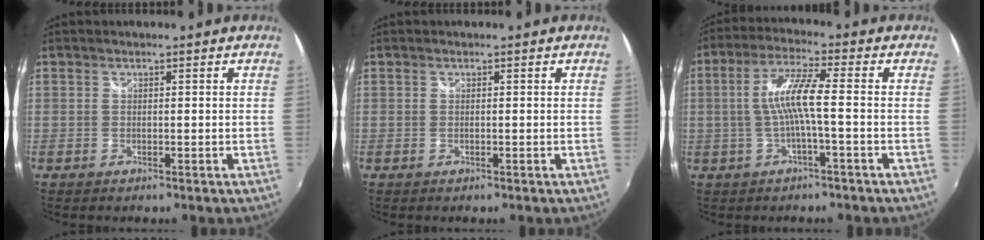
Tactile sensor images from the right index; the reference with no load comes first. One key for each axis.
{"total": 0.0}
{"total": 7.3, "fx": -1.1, "fy": 0.0, "fz": 7.2, "tx": -0.153, "ty": 0.008, "tz": -0.017}